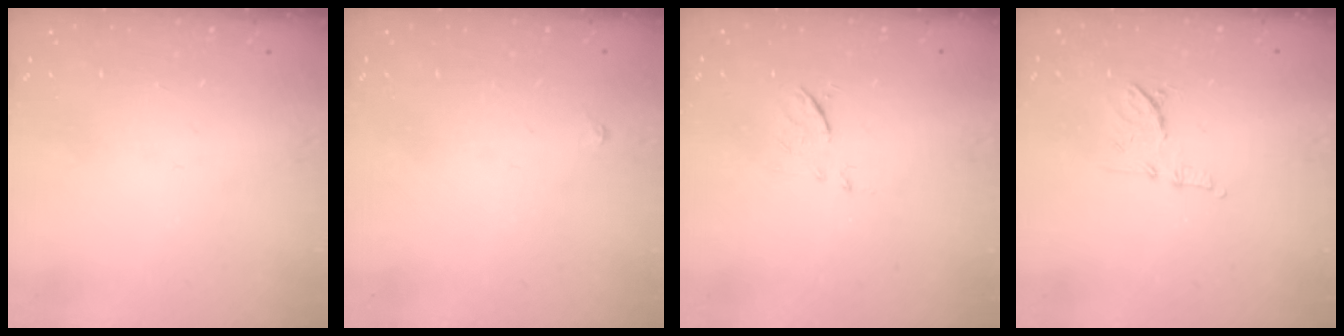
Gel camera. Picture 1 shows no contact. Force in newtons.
{"total": 3.0, "press": 3.0, "slide": 0.5}
{"total": 6.0, "press": 5.9, "slide": 0.6}
{"total": 8.3, "press": 8.3, "slide": 1.1}